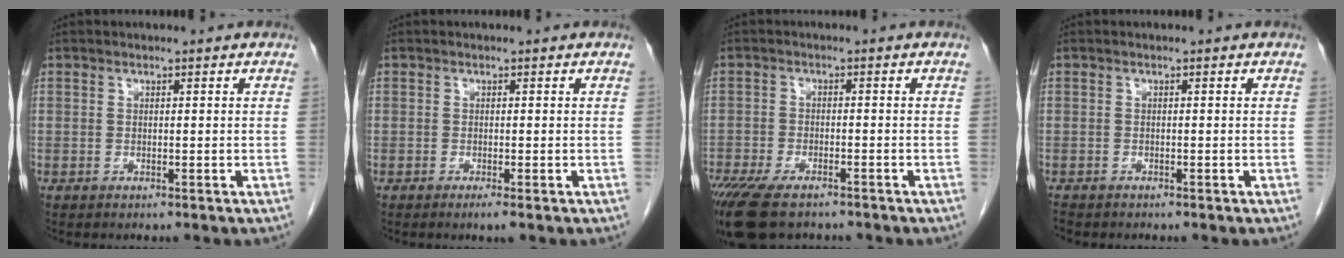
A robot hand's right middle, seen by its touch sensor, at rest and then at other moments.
{"total": 1.1, "force": [-0.7, -0.1, 0.8], "torque": [-0.016, -0.003, -0.011]}
{"total": 11.6, "force": [-8.6, 4.1, 6.5], "torque": [-0.128, -0.015, -0.138]}
{"total": 2.0, "force": [-1.7, 0.7, 0.7], "torque": [-0.015, -0.004, -0.023]}